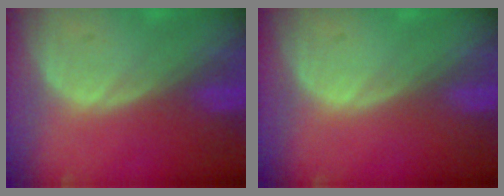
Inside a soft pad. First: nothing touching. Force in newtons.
{"total": 0.0}